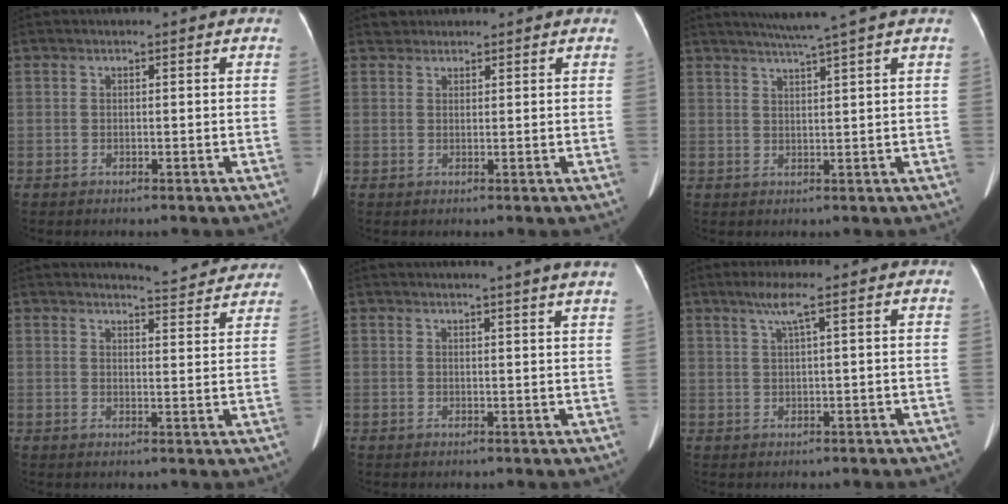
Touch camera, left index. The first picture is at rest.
{"total": 1.1, "force": [0.9, 0.5, -0.2], "torque": [0.000, 0.011, 0.015]}
{"total": 5.8, "force": [4.6, -1.7, 3.1], "torque": [-0.049, 0.005, 0.072]}
{"total": 9.0, "force": [8.9, 1.1, 1.1], "torque": [-0.006, -0.015, 0.093]}
{"total": 6.9, "force": [6.1, -1.1, 3.0], "torque": [-0.035, 0.004, 0.054]}
{"total": 2.8, "force": [1.4, -0.6, 2.3], "torque": [-0.055, 0.005, 0.032]}